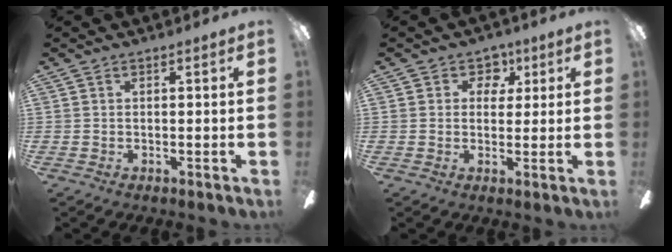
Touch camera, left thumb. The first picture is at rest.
{"total": 4.9, "force": [2.1, 4.2, 1.5], "torque": [-0.010, -0.005, 0.033]}